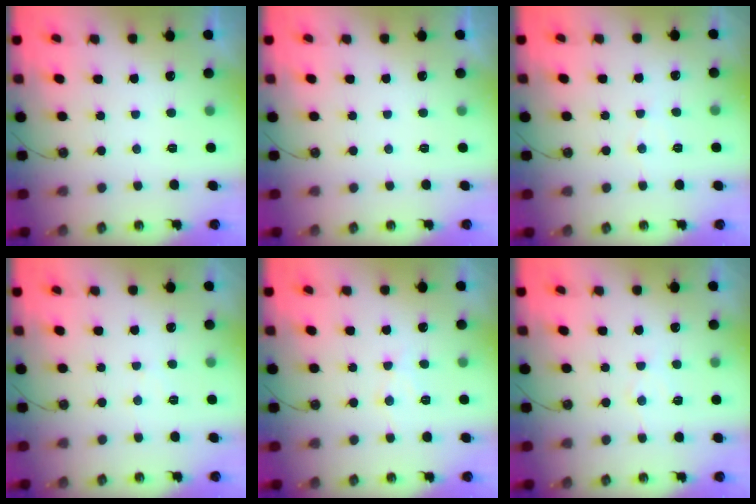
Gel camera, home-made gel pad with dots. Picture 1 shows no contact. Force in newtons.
{"total": 0.0}
{"total": 4.9, "press": 4.9, "slide": 0.5}
{"total": 3.9, "press": 3.9, "slide": 0.7}
{"total": 7.9, "press": 7.9, "slide": 0.7}
{"total": 5.6, "press": 5.6, "slide": 0.3}